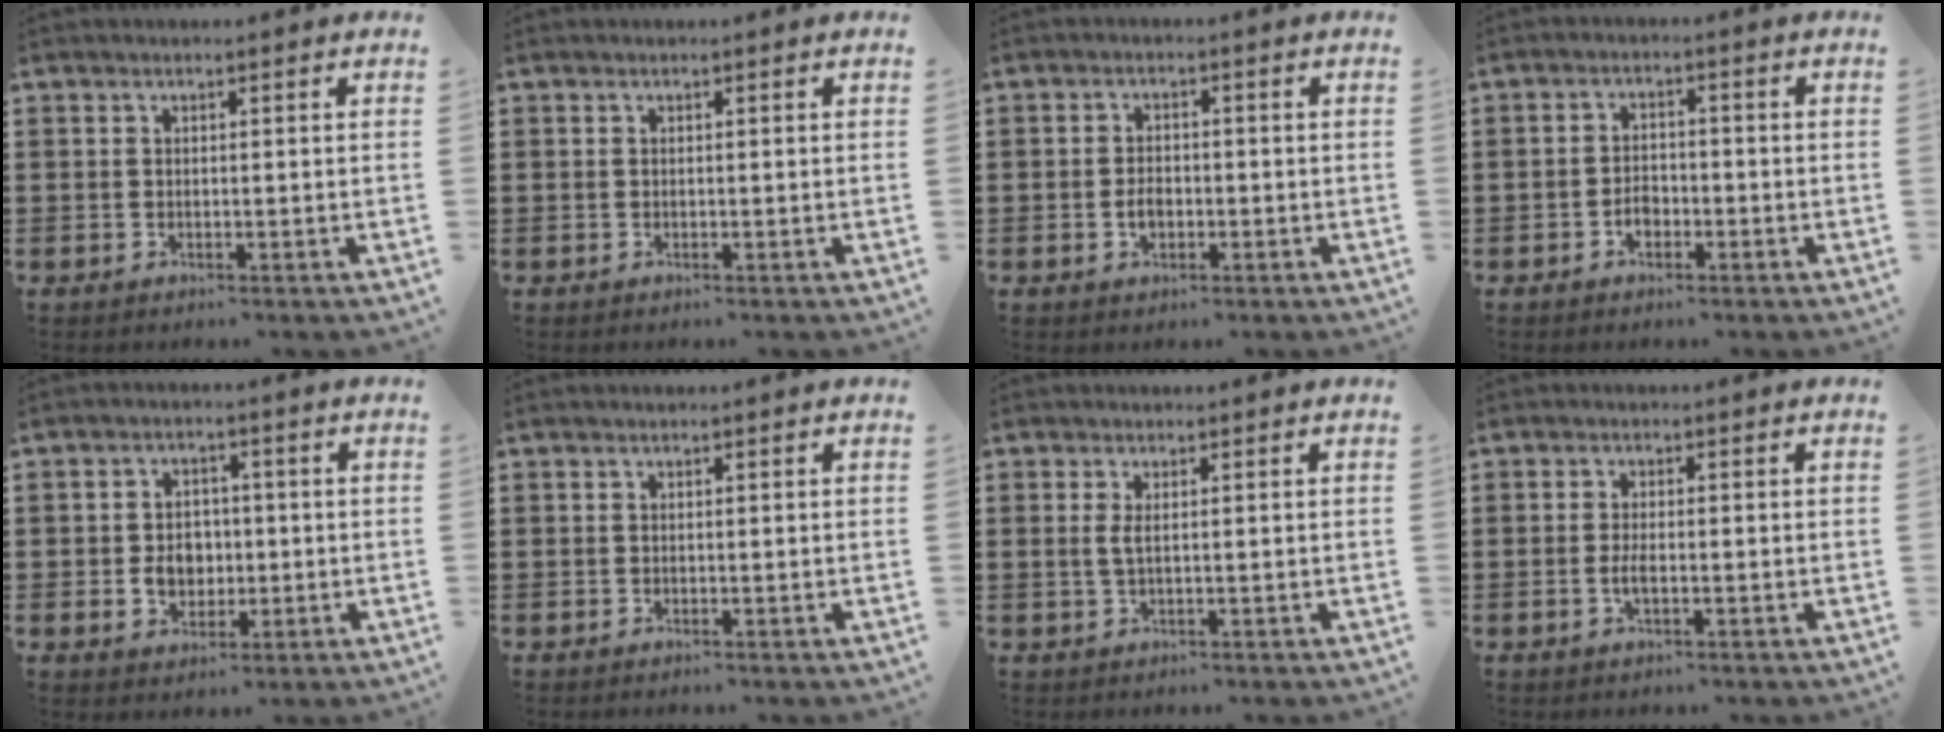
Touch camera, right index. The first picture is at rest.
{"total": 0.0}
{"total": 2.4, "force": [-0.7, 1.6, 1.7], "torque": [-0.034, 0.003, -0.013]}
{"total": 2.5, "force": [-1.3, 1.7, 1.4], "torque": [-0.029, 0.002, -0.026]}
{"total": 4.9, "force": [-0.5, 3.9, 2.9], "torque": [-0.046, 0.003, -0.013]}
{"total": 0.0}
{"total": 1.6, "force": [0.2, 0.5, 1.5], "torque": [-0.040, -0.001, 0.001]}
{"total": 2.2, "force": [-0.5, 0.6, 2.0], "torque": [-0.044, -0.002, -0.011]}